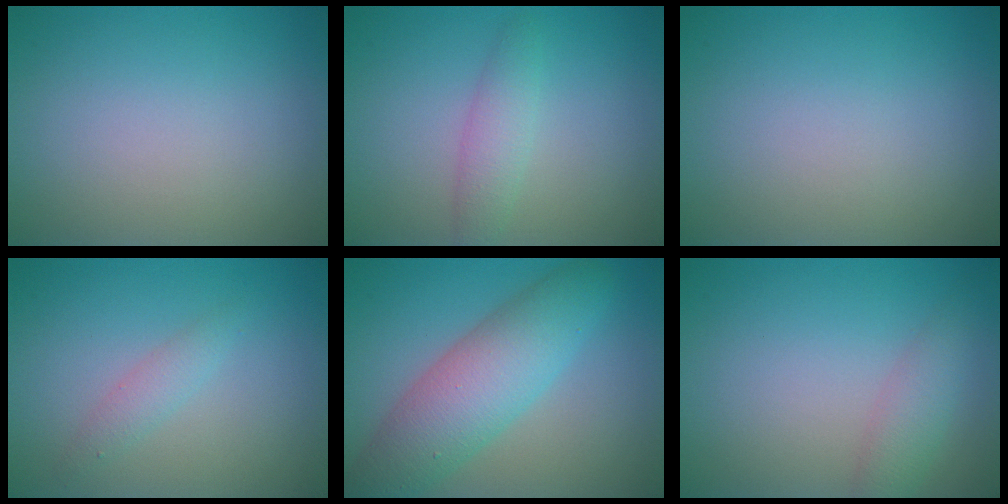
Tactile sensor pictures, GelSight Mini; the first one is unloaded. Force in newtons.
{"total": 2.2, "press": 2.2, "slide": 0.0}
{"total": 0.0}
{"total": 1.5, "press": 1.5, "slide": 0.0}
{"total": 7.0, "press": 7.0, "slide": 0.3}
{"total": 2.5, "press": 2.5, "slide": 0.1}